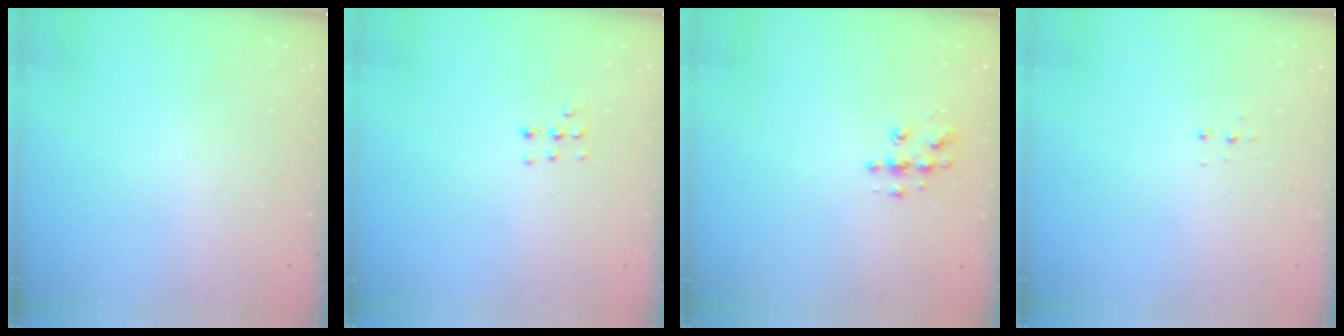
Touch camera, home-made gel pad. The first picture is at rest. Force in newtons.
{"total": 3.9, "press": 3.8, "slide": 1.0}
{"total": 7.5, "press": 7.5, "slide": 0.3}
{"total": 3.3, "press": 3.2, "slide": 0.6}